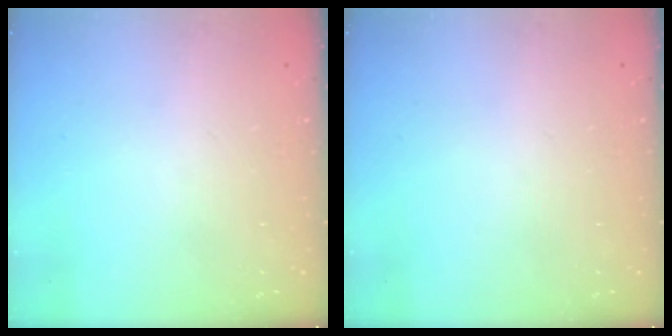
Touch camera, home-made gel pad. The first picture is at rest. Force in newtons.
{"total": 0.0}